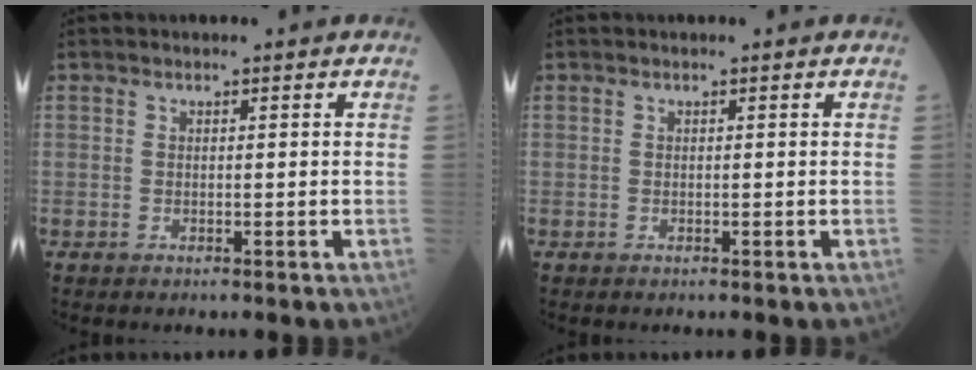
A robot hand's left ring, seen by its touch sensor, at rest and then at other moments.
{"total": 0.0}